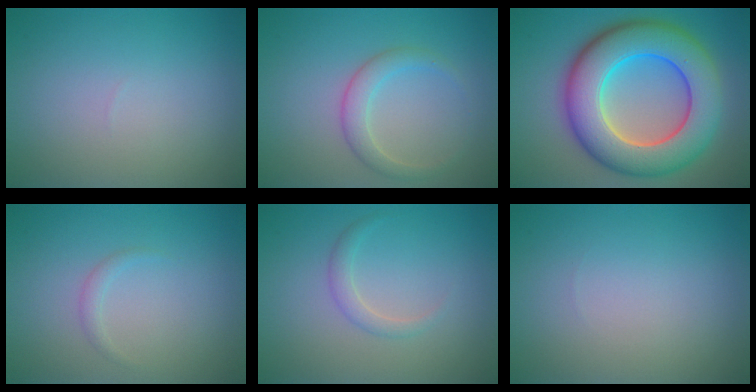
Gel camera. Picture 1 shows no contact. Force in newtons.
{"total": 2.3, "press": 2.3, "slide": 0.1}
{"total": 11.8, "press": 11.8, "slide": 0.5}
{"total": 0.8, "press": 0.8, "slide": 0.0}
{"total": 1.3, "press": 1.2, "slide": 0.1}
{"total": 0.0}